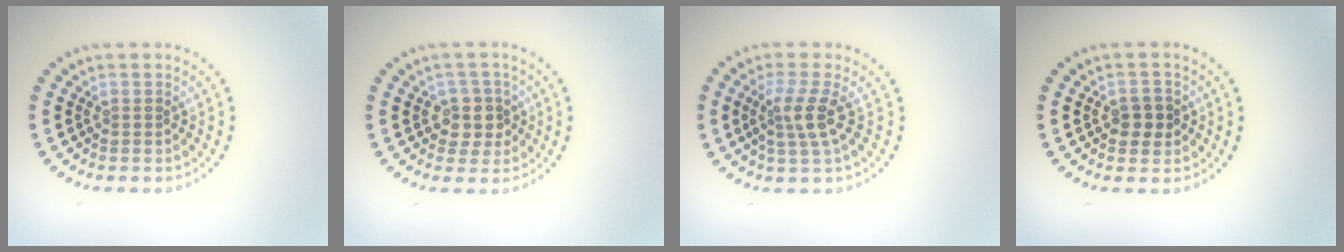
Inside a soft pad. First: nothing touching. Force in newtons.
{"total": 2.5, "press": 2.2, "slide": 1.2}
{"total": 2.7, "press": 2.1, "slide": 1.7}
{"total": 2.2, "press": 2.2, "slide": 0.2}